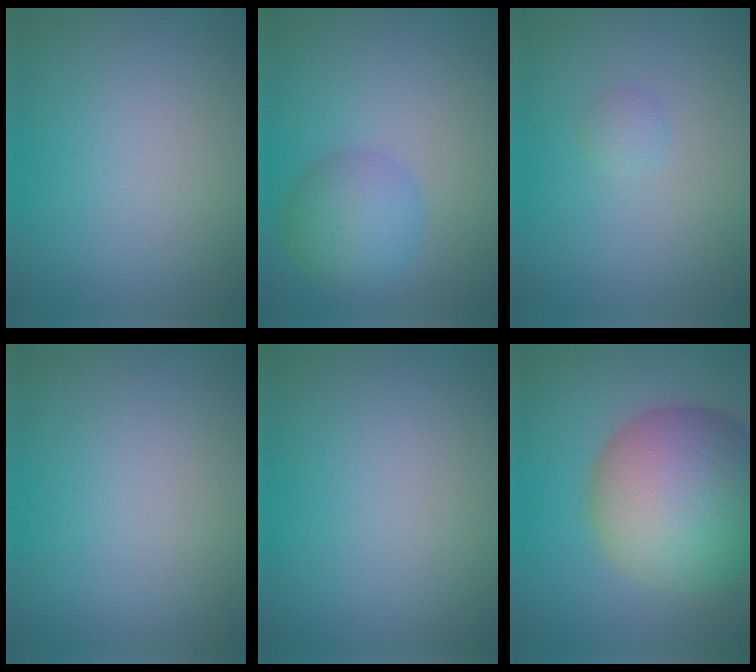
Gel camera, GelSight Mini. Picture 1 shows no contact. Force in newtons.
{"total": 4.0, "press": 4.0, "slide": 0.2}
{"total": 0.8, "press": 0.8, "slide": 0.1}
{"total": 0.0}
{"total": 0.0}
{"total": 13.2, "press": 13.2, "slide": 0.6}